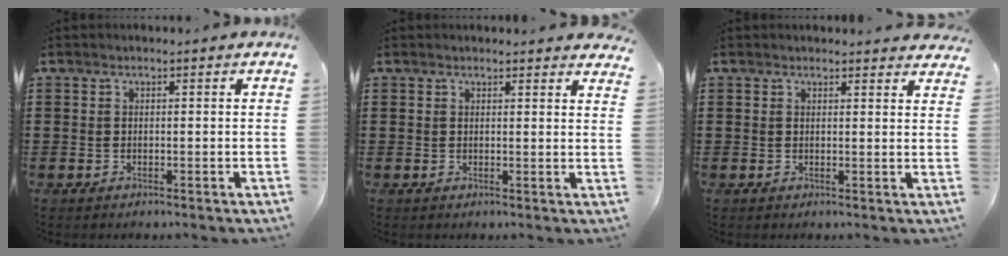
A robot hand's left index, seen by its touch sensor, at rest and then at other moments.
{"total": 1.6, "force": [1.5, 0.2, 0.2], "torque": [0.000, 0.000, 0.028]}
{"total": 1.8, "force": [1.7, 0.3, 0.0], "torque": [0.003, -0.002, 0.032]}